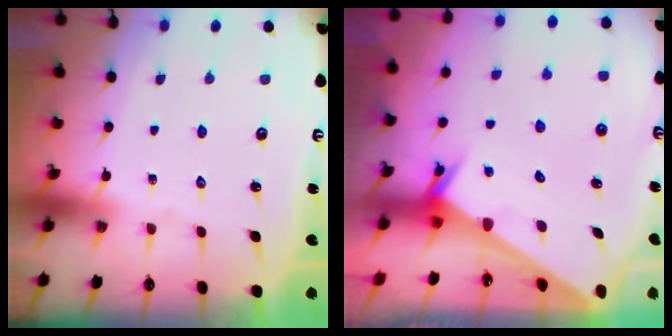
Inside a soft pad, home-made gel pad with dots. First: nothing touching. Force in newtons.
{"total": 2.4, "press": 2.4, "slide": 0.1}